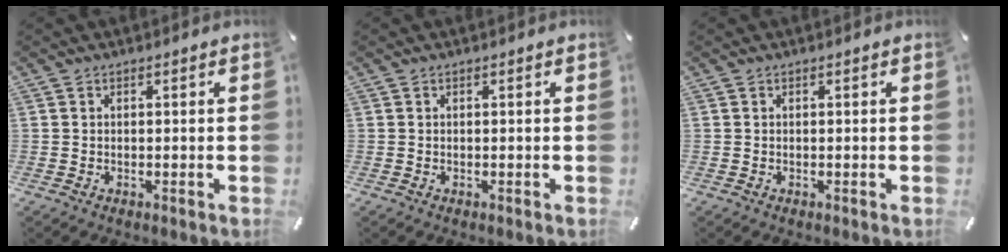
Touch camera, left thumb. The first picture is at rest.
{"total": 0.0}
{"total": 0.0}